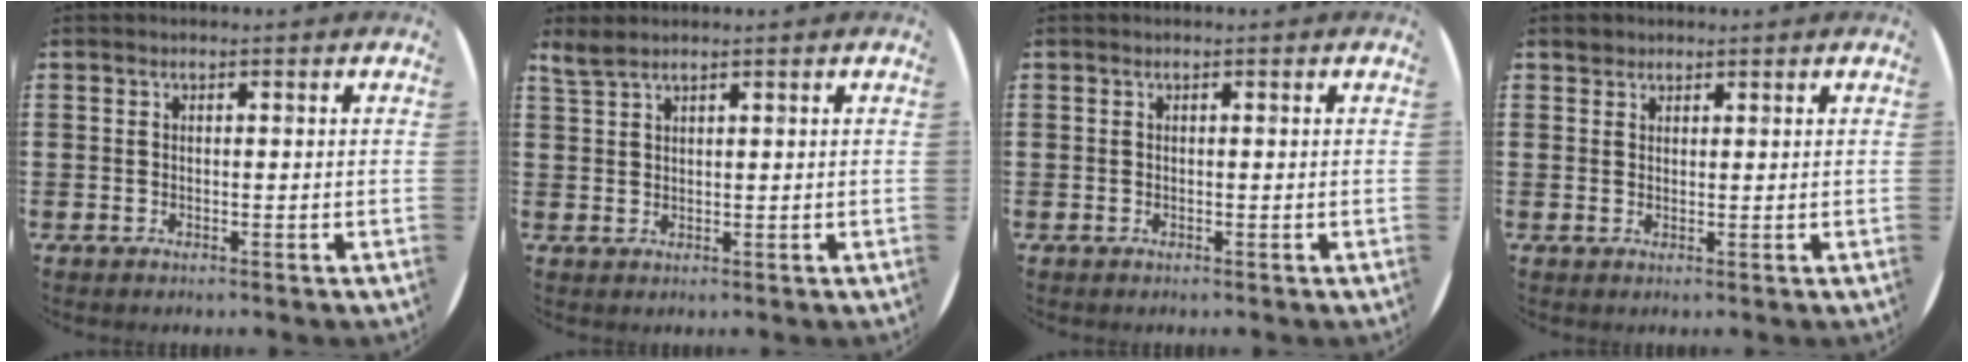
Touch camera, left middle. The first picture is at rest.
{"total": 2.1, "force": [1.8, 0.4, 0.9], "torque": [-0.020, 0.002, 0.034]}
{"total": 0.0}
{"total": 1.4, "force": [1.2, 0.6, 0.0], "torque": [0.007, 0.000, 0.022]}